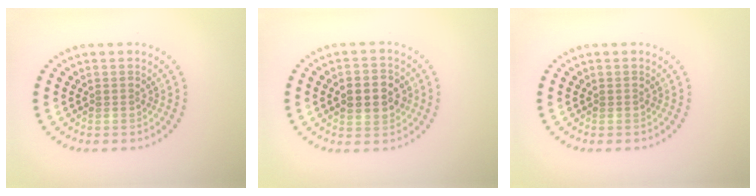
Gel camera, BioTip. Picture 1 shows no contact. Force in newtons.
{"total": 4.1, "press": 4.1, "slide": 0.1}
{"total": 0.0}